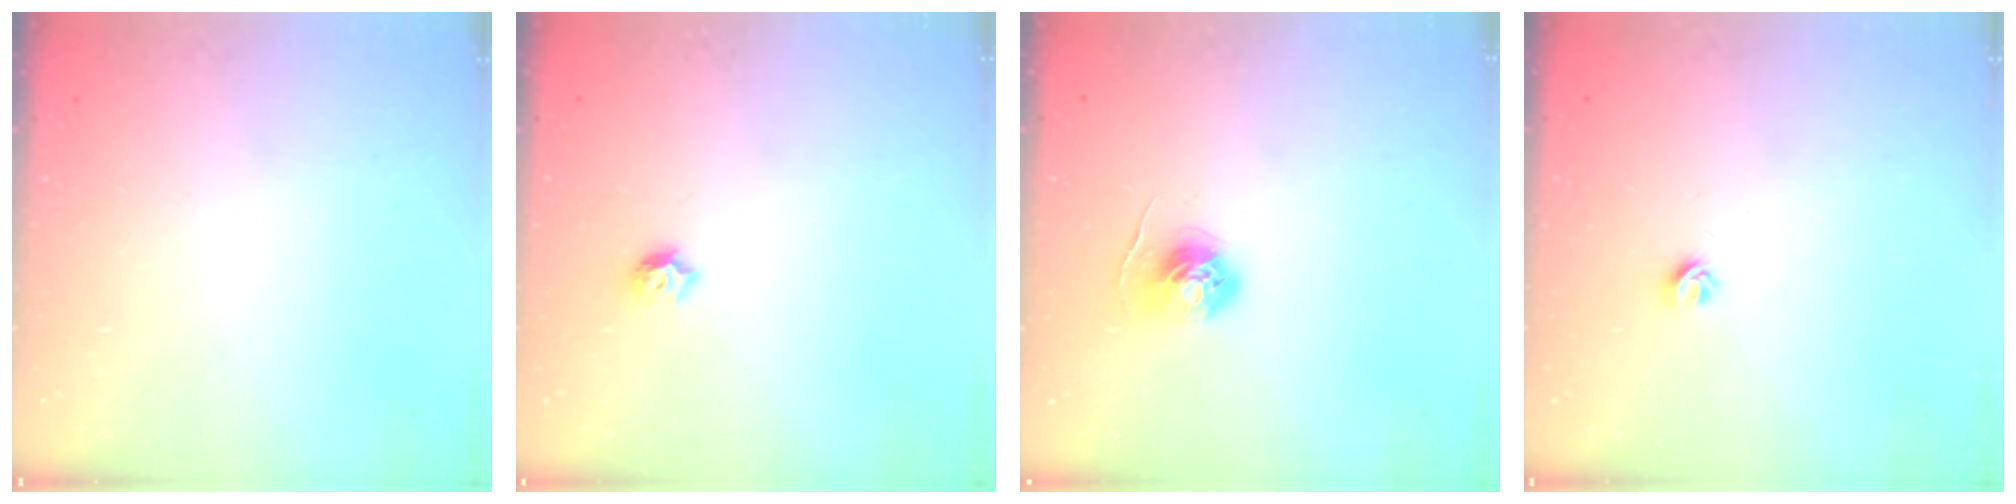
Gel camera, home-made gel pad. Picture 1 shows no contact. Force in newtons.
{"total": 4.7, "press": 4.7, "slide": 0.7}
{"total": 5.7, "press": 5.7, "slide": 0.5}
{"total": 5.0, "press": 4.9, "slide": 0.7}